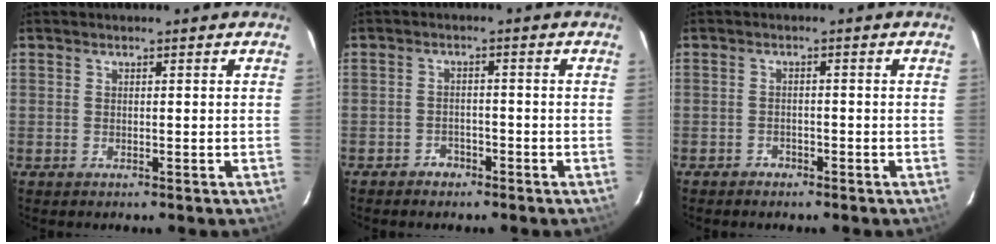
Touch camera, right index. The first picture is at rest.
{"total": 2.8, "force": [-2.2, 1.7, 0.2], "torque": [-0.011, 0.010, -0.034]}
{"total": 1.9, "force": [-1.6, 1.0, 0.0], "torque": [-0.007, 0.005, -0.028]}